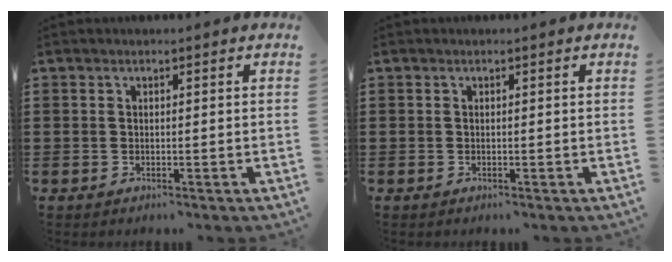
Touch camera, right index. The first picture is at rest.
{"total": 0.0}